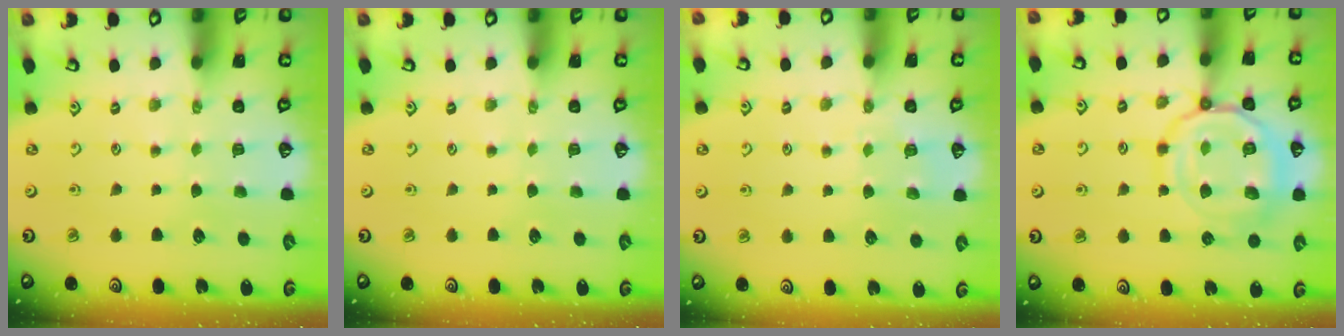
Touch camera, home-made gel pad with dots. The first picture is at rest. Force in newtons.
{"total": 0.0}
{"total": 5.1, "press": 5.1, "slide": 0.9}
{"total": 16.2, "press": 16.1, "slide": 1.6}